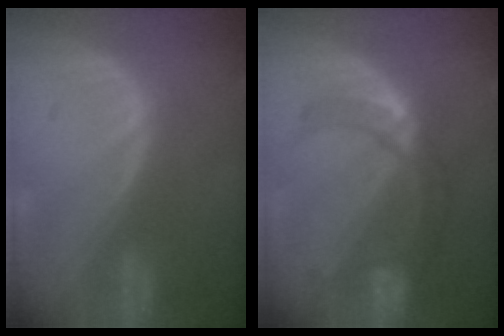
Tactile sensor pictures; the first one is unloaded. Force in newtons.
{"total": 7.0, "press": 6.9, "slide": 1.2}